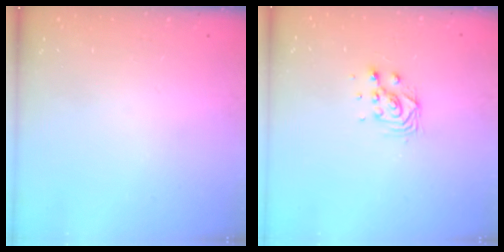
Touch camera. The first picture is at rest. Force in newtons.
{"total": 6.2, "press": 6.2, "slide": 0.2}